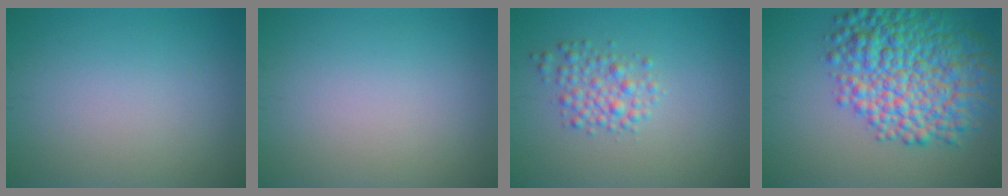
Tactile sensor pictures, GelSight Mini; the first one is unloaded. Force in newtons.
{"total": 0.0}
{"total": 2.6, "press": 2.6, "slide": 0.1}
{"total": 10.5, "press": 10.5, "slide": 0.0}